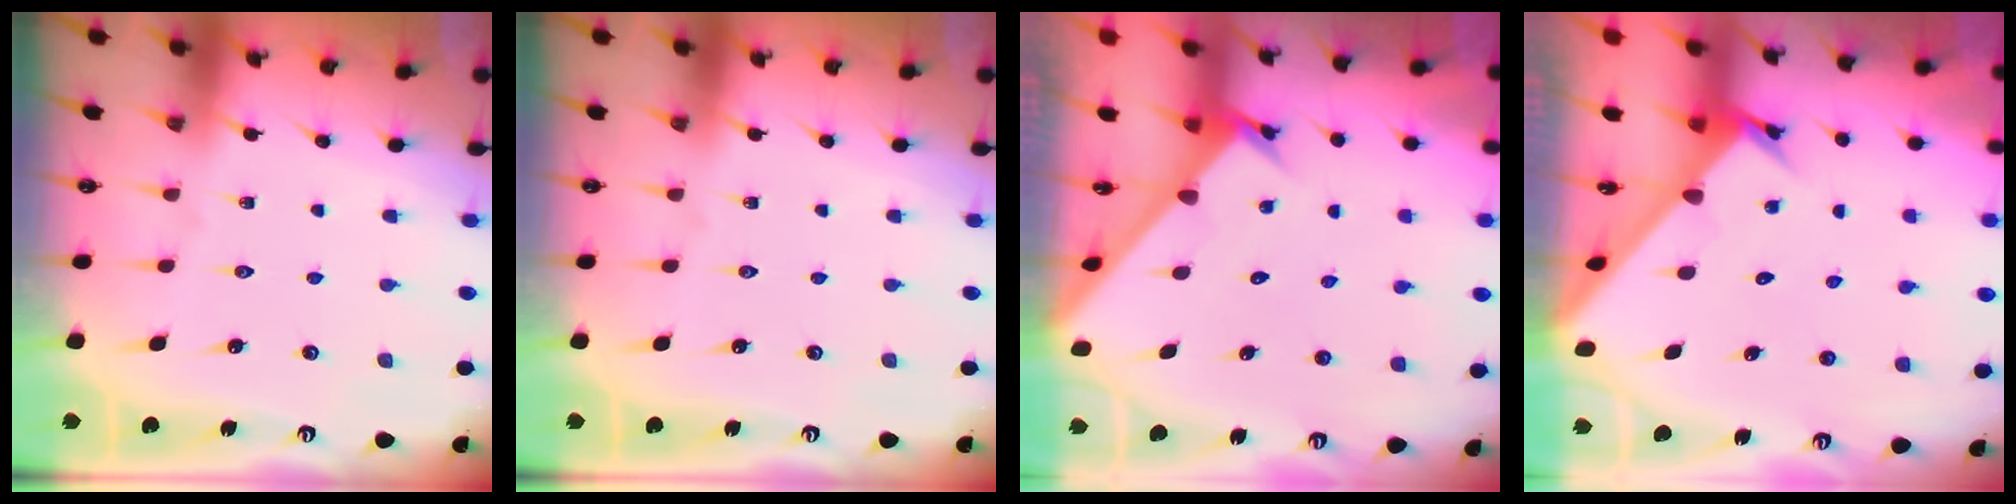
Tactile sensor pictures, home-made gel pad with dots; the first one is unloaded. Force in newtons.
{"total": 0.0}
{"total": 2.4, "press": 2.4, "slide": 0.1}
{"total": 2.7, "press": 2.7, "slide": 0.3}